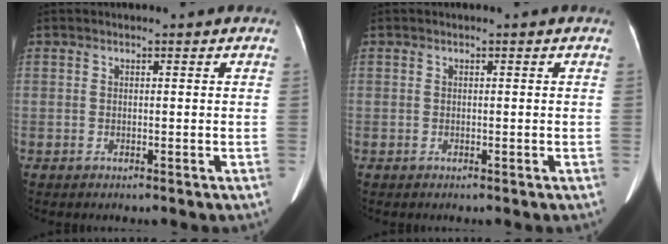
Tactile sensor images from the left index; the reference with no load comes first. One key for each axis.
{"total": 0.0}